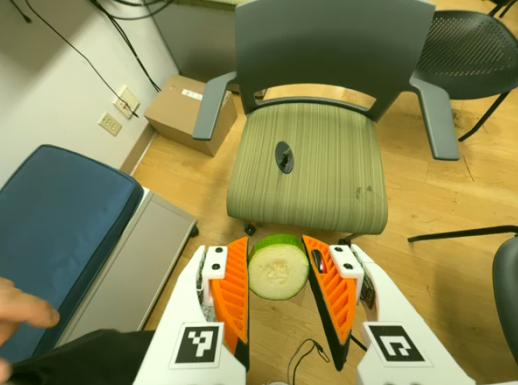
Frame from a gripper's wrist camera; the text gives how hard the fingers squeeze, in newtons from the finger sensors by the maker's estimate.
{"total": 10.9, "left": 11.9, "right": 9.8}